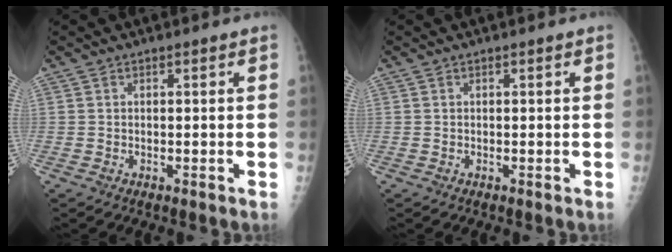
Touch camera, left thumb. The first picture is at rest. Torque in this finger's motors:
{"motor_torque": [0.00, 0.00, -0.01, -0.01, 0.00]}